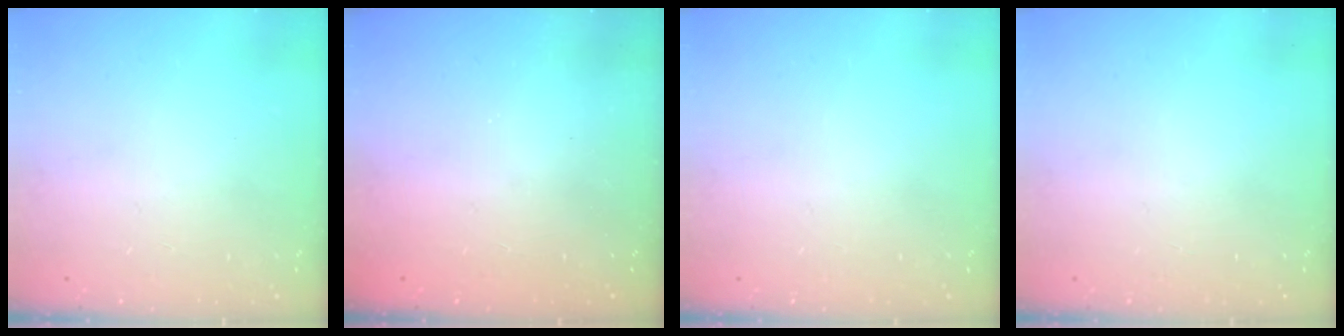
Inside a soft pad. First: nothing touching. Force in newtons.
{"total": 2.3, "press": 2.2, "slide": 0.8}
{"total": 0.0}
{"total": 0.0}